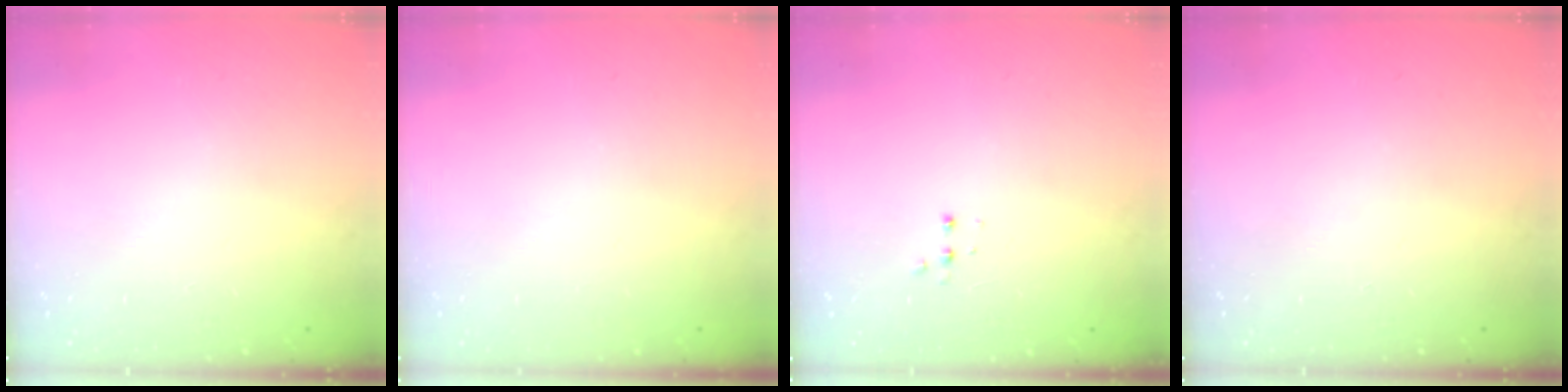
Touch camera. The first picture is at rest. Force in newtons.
{"total": 0.0}
{"total": 3.0, "press": 2.9, "slide": 0.7}
{"total": 0.0}